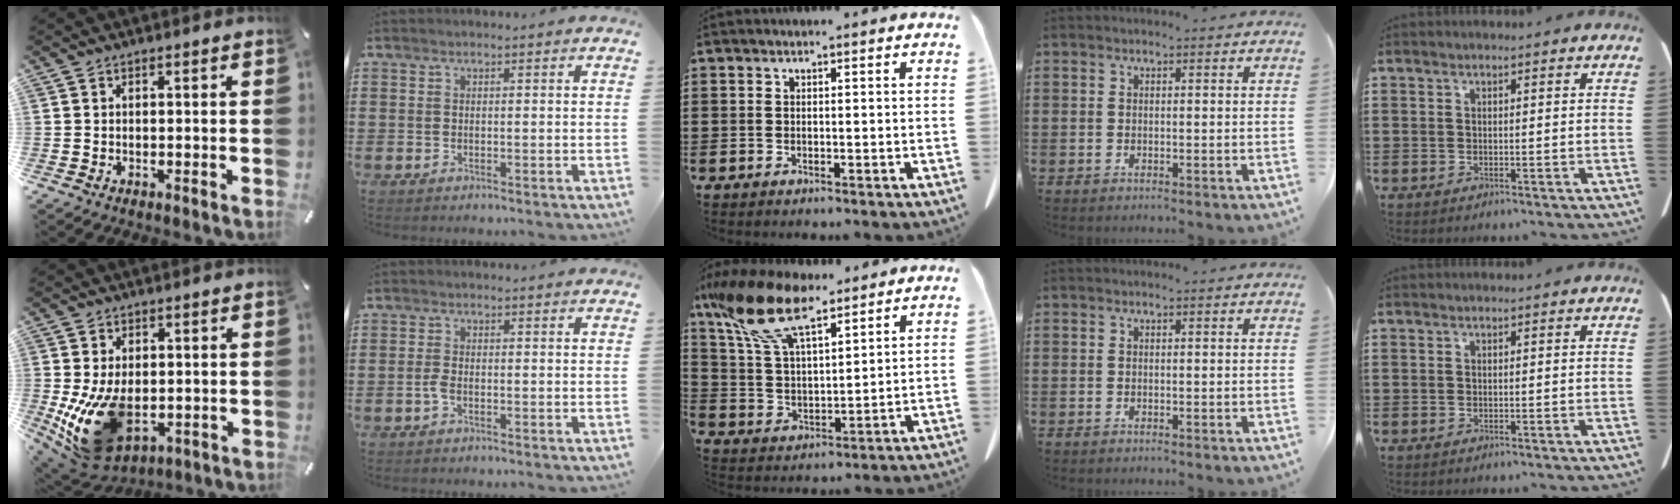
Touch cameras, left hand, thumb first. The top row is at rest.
{"thumb": {"total": 15.6, "force": [-2.5, 10.2, 11.6], "torque": [-0.227, -0.008, -0.031]}, "index": {"total": 1.8, "force": [-0.7, 0.6, 1.6], "torque": [-0.045, -0.004, -0.017]}, "middle": {"total": 13.3, "force": [9.5, 4.8, 8.0], "torque": [-0.196, -0.026, 0.170]}}